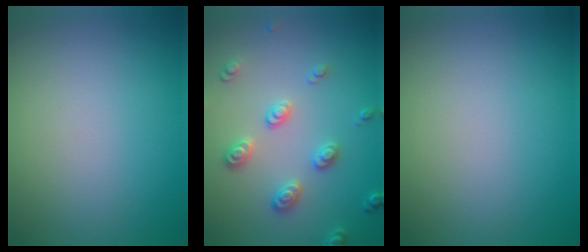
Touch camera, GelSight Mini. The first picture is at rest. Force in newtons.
{"total": 2.9, "press": 2.7, "slide": 1.1}
{"total": 0.0}